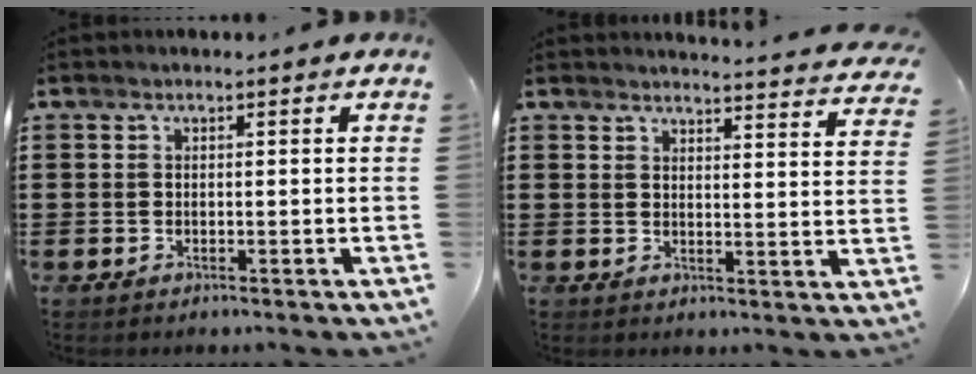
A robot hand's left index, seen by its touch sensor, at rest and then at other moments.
{"total": 3.3, "force": [3.2, -0.5, 0.3], "torque": [-0.012, -0.027, 0.053]}